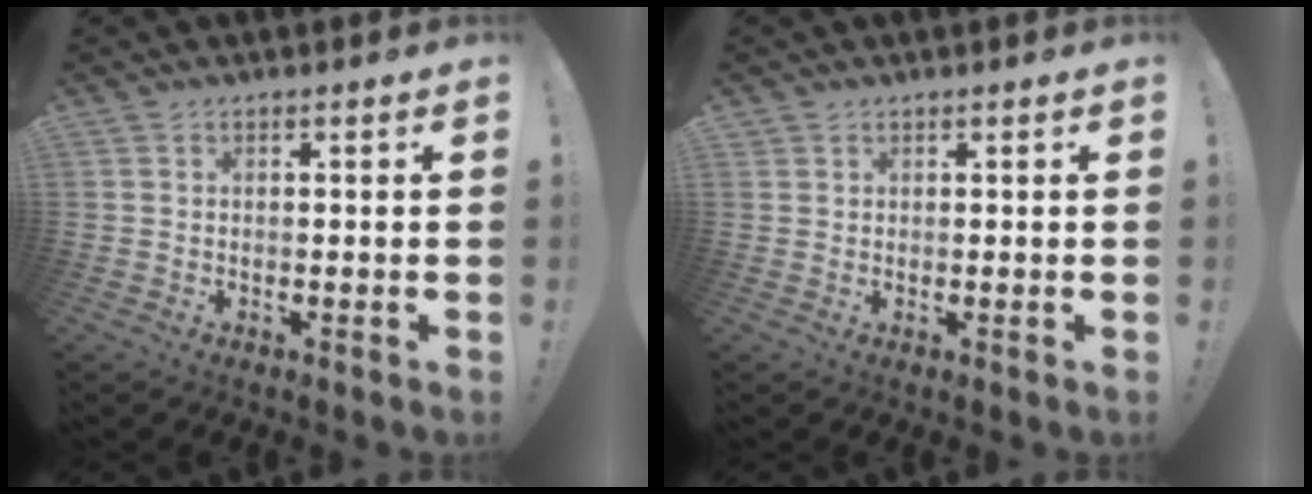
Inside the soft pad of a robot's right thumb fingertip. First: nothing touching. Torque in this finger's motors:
{"motor_torque": [0.11, 0.04, 0.06, -0.12, -0.01]}